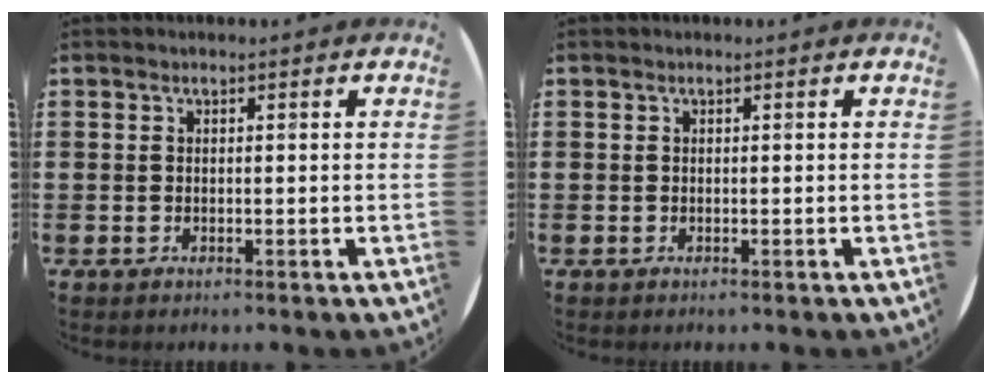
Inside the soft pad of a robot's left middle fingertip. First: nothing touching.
{"total": 0.0}